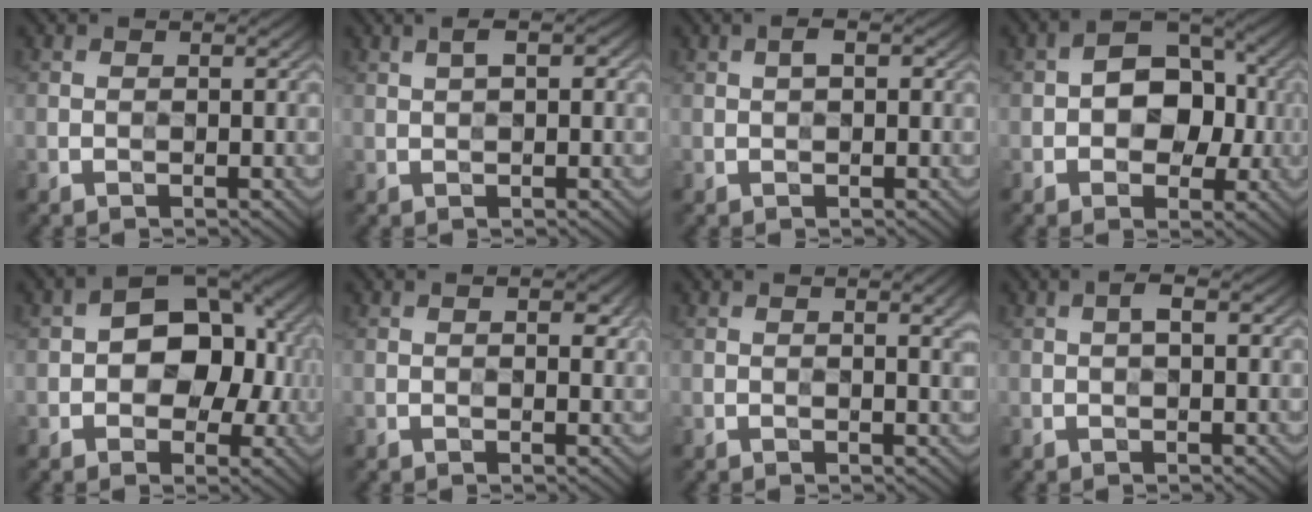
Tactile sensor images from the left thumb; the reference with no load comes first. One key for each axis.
{"total": 2.0, "fx": 0.7, "fy": 0.8, "fz": 1.7, "tx": -0.029, "ty": 0.004, "tz": 0.015}
{"total": 1.3, "fx": 0.4, "fy": 0.6, "fz": 1.0, "tx": -0.018, "ty": 0.004, "tz": 0.003}
{"total": 7.3, "fx": -0.4, "fy": 5.3, "fz": 5.1, "tx": -0.062, "ty": 0.008, "tz": -0.019}
{"total": 9.4, "fx": -0.1, "fy": 6.4, "fz": 6.9, "tx": -0.084, "ty": 0.007, "tz": -0.014}
{"total": 1.2, "fx": 0.4, "fy": 0.6, "fz": 0.9, "tx": -0.007, "ty": -0.004, "tz": 0.006}
{"total": 2.4, "fx": 0.8, "fy": 0.5, "fz": 2.2, "tx": -0.029, "ty": -0.001, "tz": 0.013}
{"total": 1.4, "fx": 0.3, "fy": 0.6, "fz": 1.2, "tx": -0.022, "ty": 0.003, "tz": 0.002}